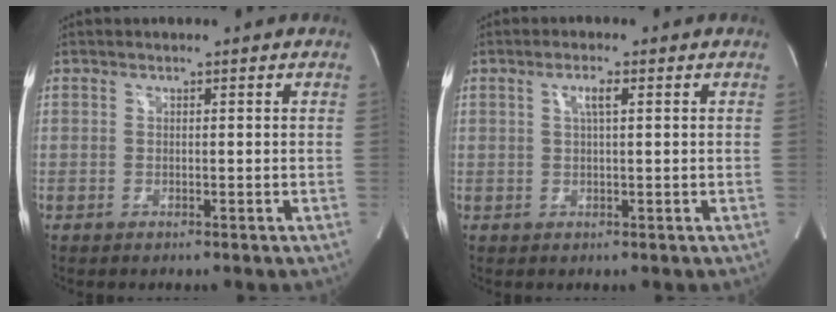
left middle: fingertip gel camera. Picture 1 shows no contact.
{"total": 2.3, "force": [0.8, 0.2, 2.1], "torque": [-0.041, 0.002, 0.013]}